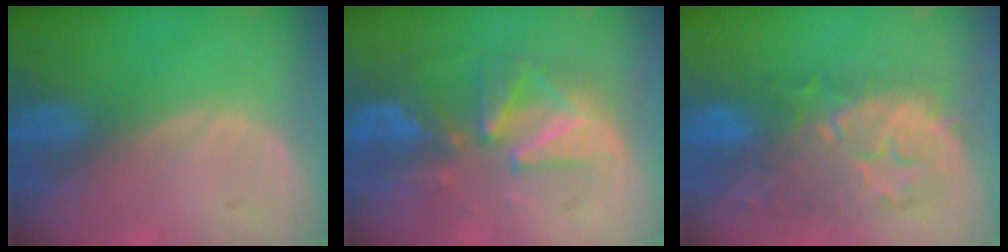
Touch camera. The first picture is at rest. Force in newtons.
{"total": 9.3, "press": 8.5, "slide": 3.7}
{"total": 10.1, "press": 9.6, "slide": 3.0}